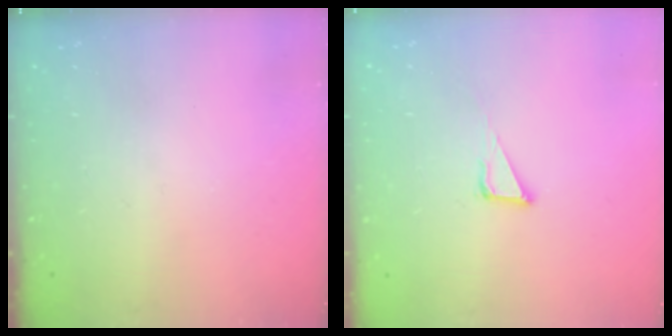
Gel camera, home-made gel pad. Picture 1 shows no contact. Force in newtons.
{"total": 3.8, "press": 3.7, "slide": 0.2}